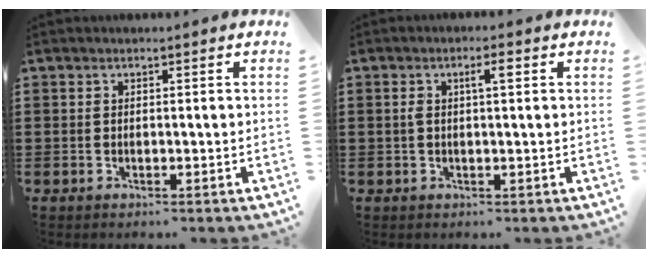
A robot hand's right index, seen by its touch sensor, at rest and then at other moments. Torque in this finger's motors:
{"motor_torque": [0.25, -0.16, 0.08, 0.05]}